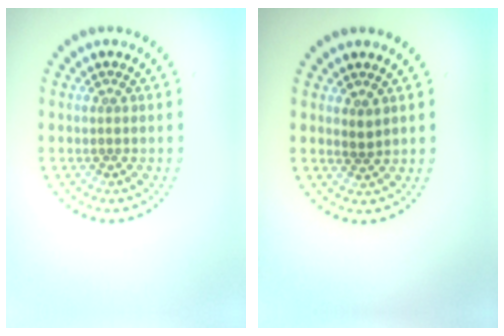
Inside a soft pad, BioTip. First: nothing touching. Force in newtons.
{"total": 0.8, "press": 0.7, "slide": 0.4}